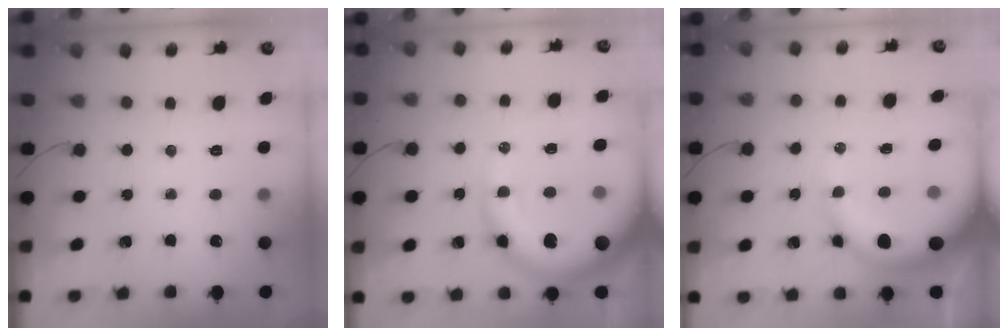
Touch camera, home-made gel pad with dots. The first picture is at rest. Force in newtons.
{"total": 15.9, "press": 15.4, "slide": 3.7}
{"total": 12.1, "press": 11.6, "slide": 3.1}